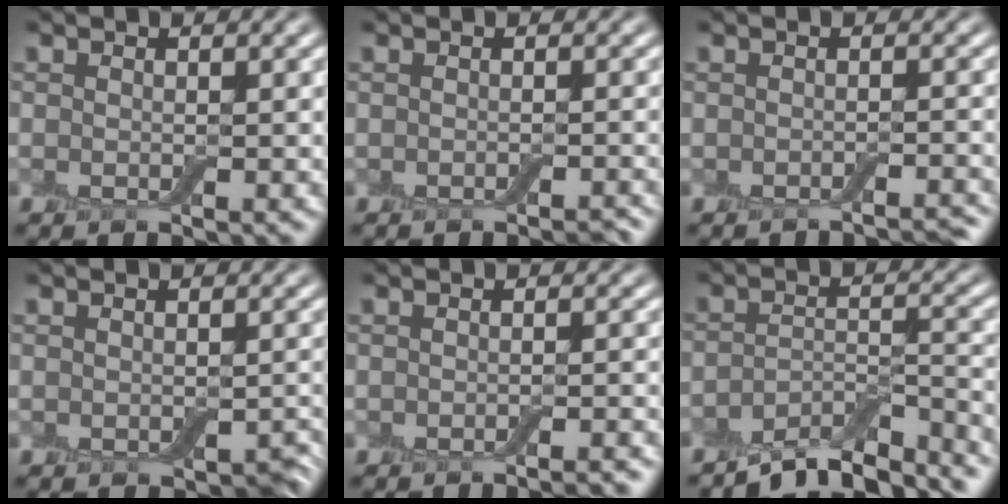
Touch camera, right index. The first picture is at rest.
{"total": 1.1, "force": [-0.9, 0.1, 0.6], "torque": [-0.007, -0.005, -0.013]}
{"total": 2.0, "force": [-1.9, 0.2, 0.8], "torque": [0.000, 0.000, -0.024]}
{"total": 1.9, "force": [-0.7, 1.3, 1.3], "torque": [-0.021, -0.014, -0.003]}
{"total": 1.3, "force": [-1.0, 0.1, 0.8], "torque": [-0.006, -0.002, -0.015]}
{"total": 7.3, "force": [-6.4, 1.8, 3.0], "torque": [-0.042, -0.007, -0.103]}